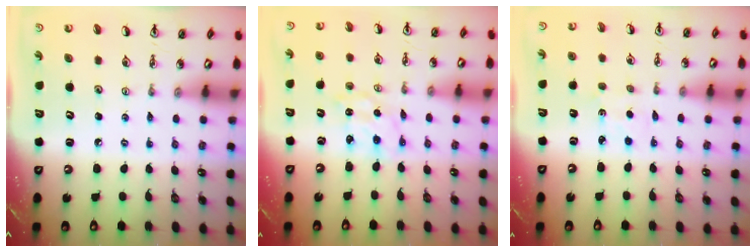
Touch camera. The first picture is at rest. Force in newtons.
{"total": 1.4, "press": 1.4, "slide": 0.1}
{"total": 1.4, "press": 1.4, "slide": 0.2}